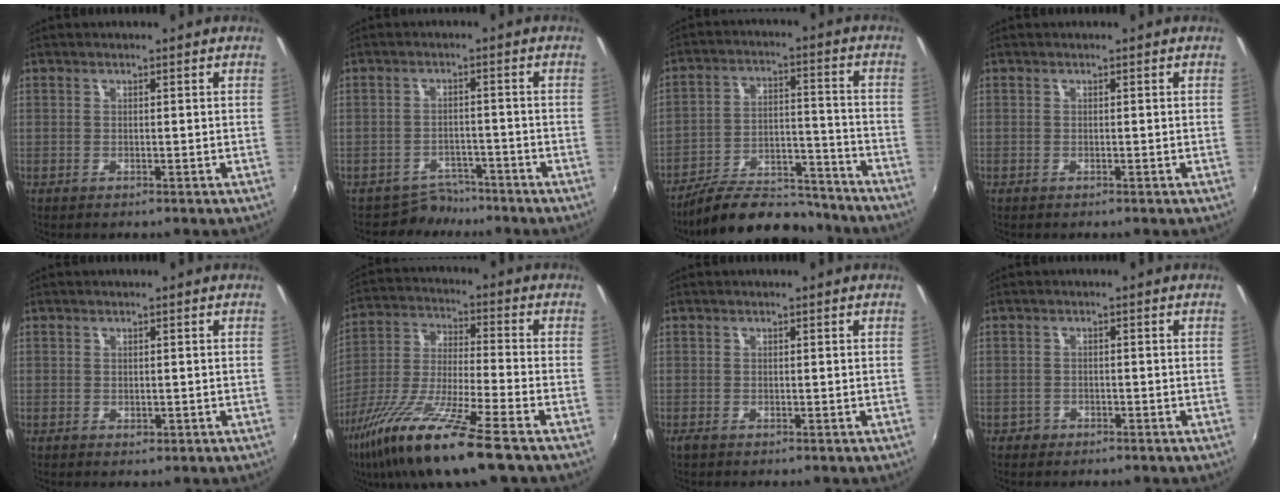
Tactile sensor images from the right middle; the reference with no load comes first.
{"total": 4.3, "force": [-3.8, 2.0, -0.7], "torque": [0.008, 0.013, -0.060]}
{"total": 17.4, "force": [-15.4, 4.9, 6.5], "torque": [-0.125, 0.010, -0.224]}
{"total": 0.0}
{"total": 0.6, "force": [-0.1, 0.6, 0.2], "torque": [0.000, -0.003, -0.002]}
{"total": 18.2, "force": [-11.8, 1.6, 13.8], "torque": [-0.281, -0.041, -0.221]}
{"total": 0.6, "force": [-0.3, 0.3, 0.4], "torque": [-0.008, -0.003, -0.007]}
{"total": 1.7, "force": [-1.1, 1.2, 0.3], "torque": [-0.012, -0.002, -0.019]}